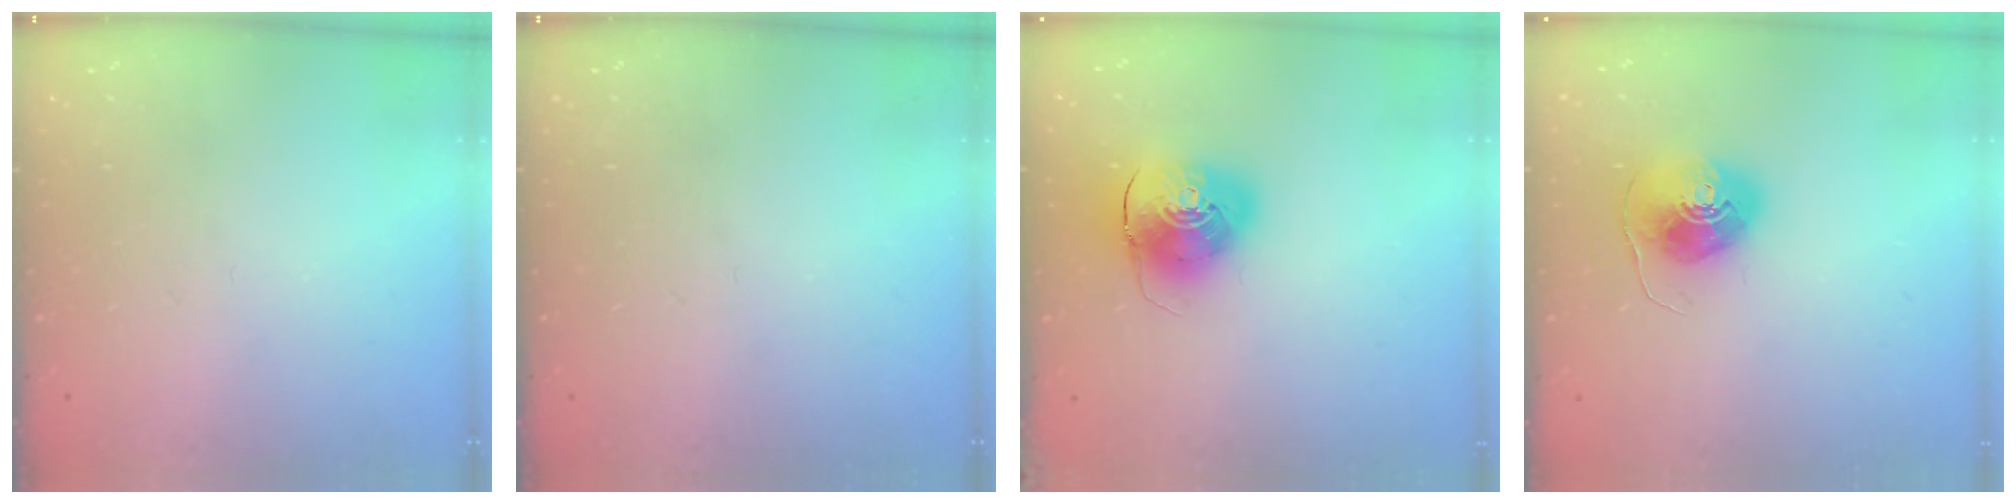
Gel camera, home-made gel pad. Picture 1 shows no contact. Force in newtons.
{"total": 0.0}
{"total": 10.5, "press": 10.4, "slide": 1.8}
{"total": 8.5, "press": 8.4, "slide": 1.2}